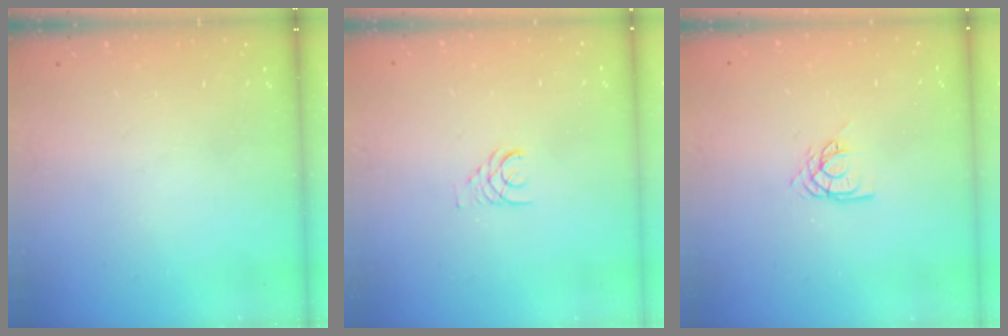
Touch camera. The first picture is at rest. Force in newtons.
{"total": 1.7, "press": 1.7, "slide": 0.2}
{"total": 6.0, "press": 6.0, "slide": 0.5}